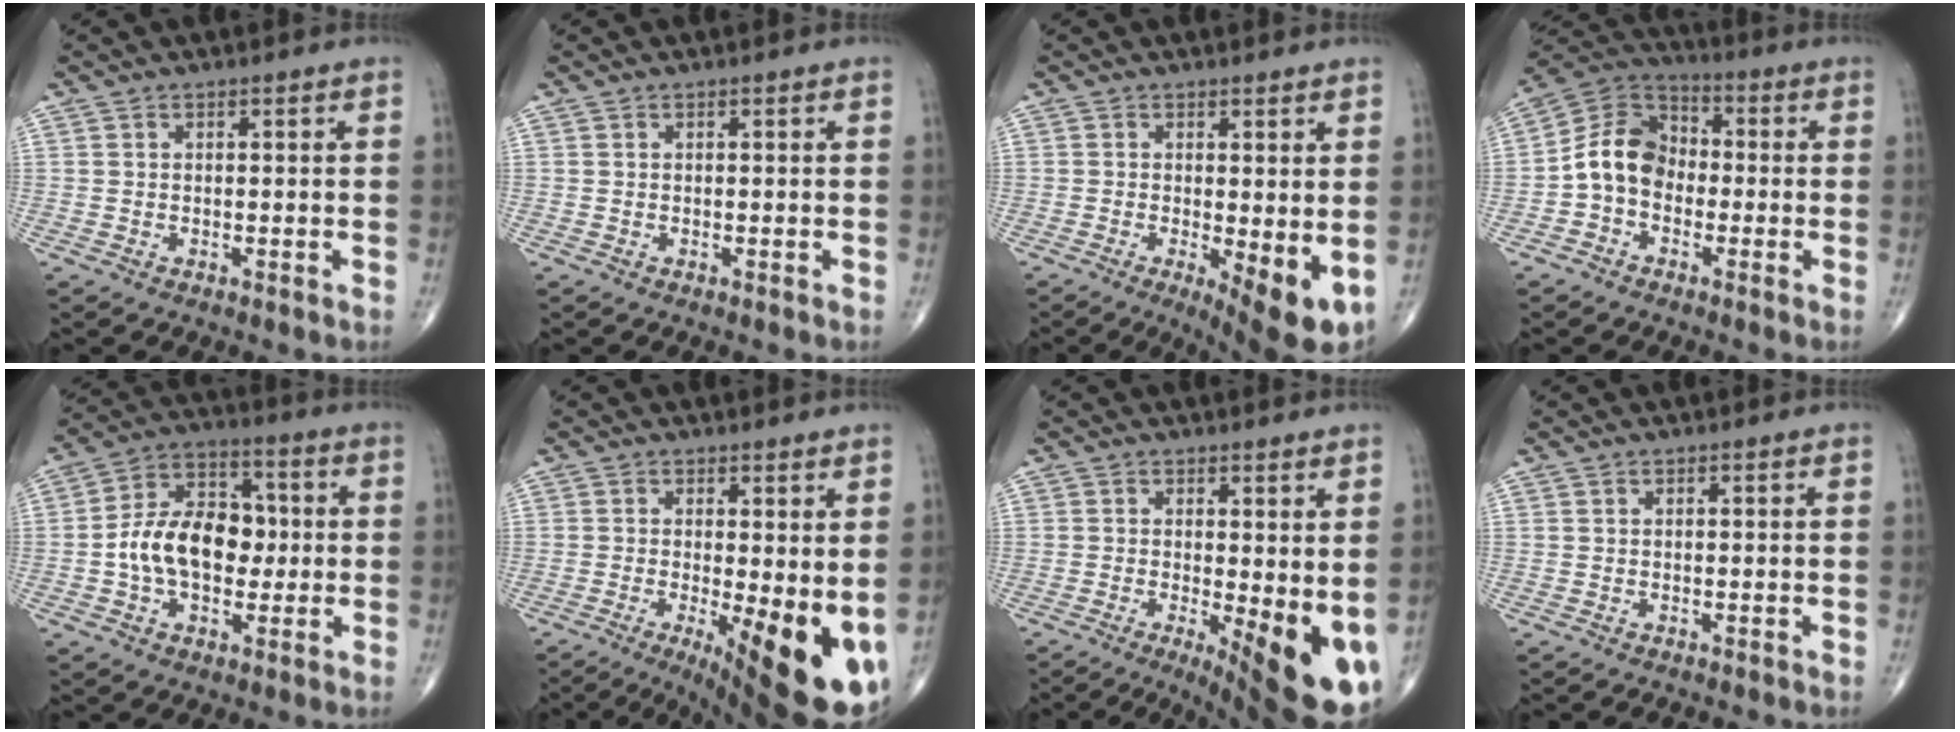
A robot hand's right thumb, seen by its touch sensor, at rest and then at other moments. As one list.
[{"total": 0.0}, {"total": 8.7, "force": [-1.6, 2.7, 8.1], "torque": [-0.115, -0.023, -0.018]}, {"total": 10.1, "force": [-1.9, 7.8, 6.1], "torque": [-0.094, 0.038, -0.053]}, {"total": 14.4, "force": [-0.9, 9.6, 10.7], "torque": [-0.163, 0.034, -0.020]}, {"total": 15.7, "force": [-2.6, 5.2, 14.5], "torque": [-0.175, -0.027, -0.017]}, {"total": 13.7, "force": [-2.0, 4.6, 12.8], "torque": [-0.164, -0.027, -0.014]}, {"total": 0.0}]